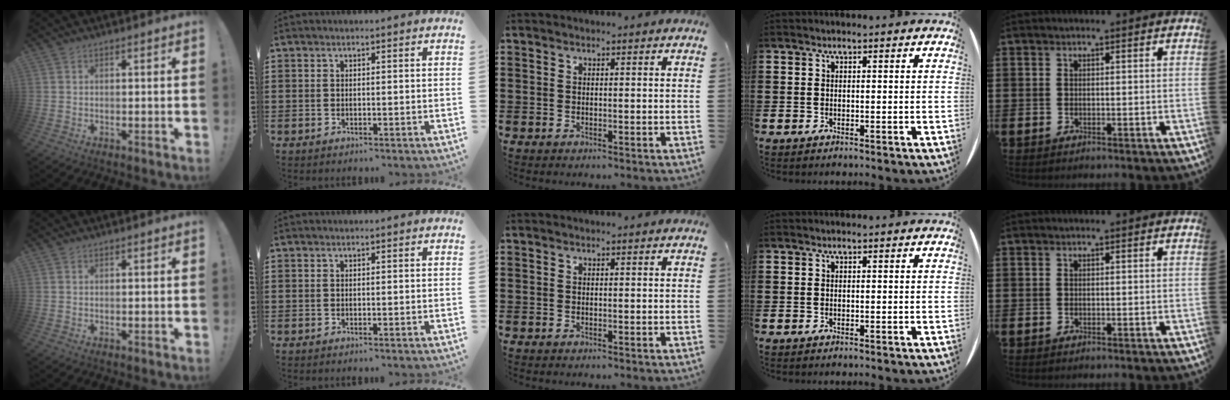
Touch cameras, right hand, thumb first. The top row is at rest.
{}